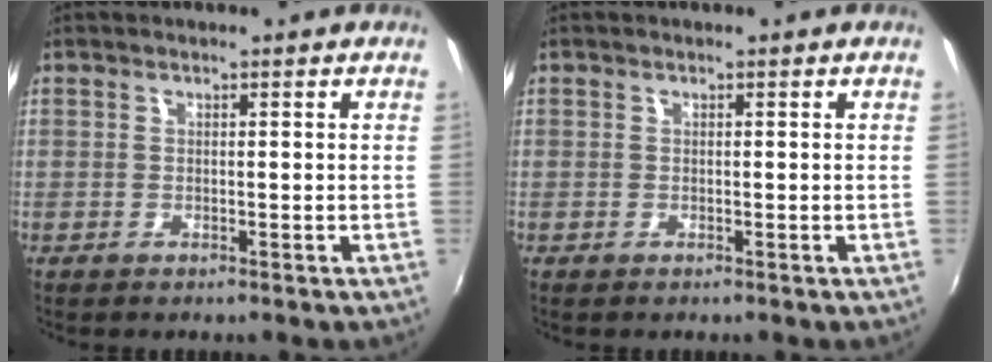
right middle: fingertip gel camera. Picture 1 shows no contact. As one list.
[{"total": 0.0}]